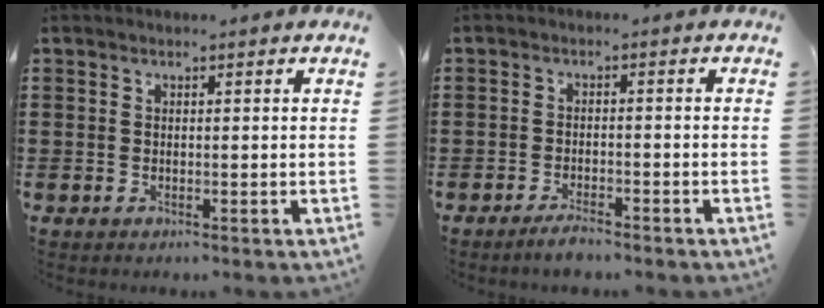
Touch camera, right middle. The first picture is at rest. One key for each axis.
{"total": 2.4, "fx": -2.1, "fy": 0.4, "fz": 1.1, "tx": -0.019, "ty": 0.005, "tz": -0.040}